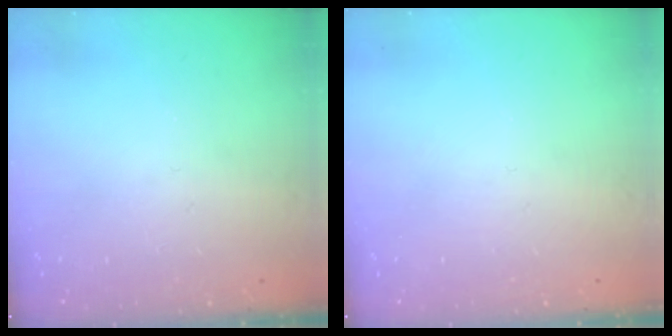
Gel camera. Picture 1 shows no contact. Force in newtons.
{"total": 0.0}